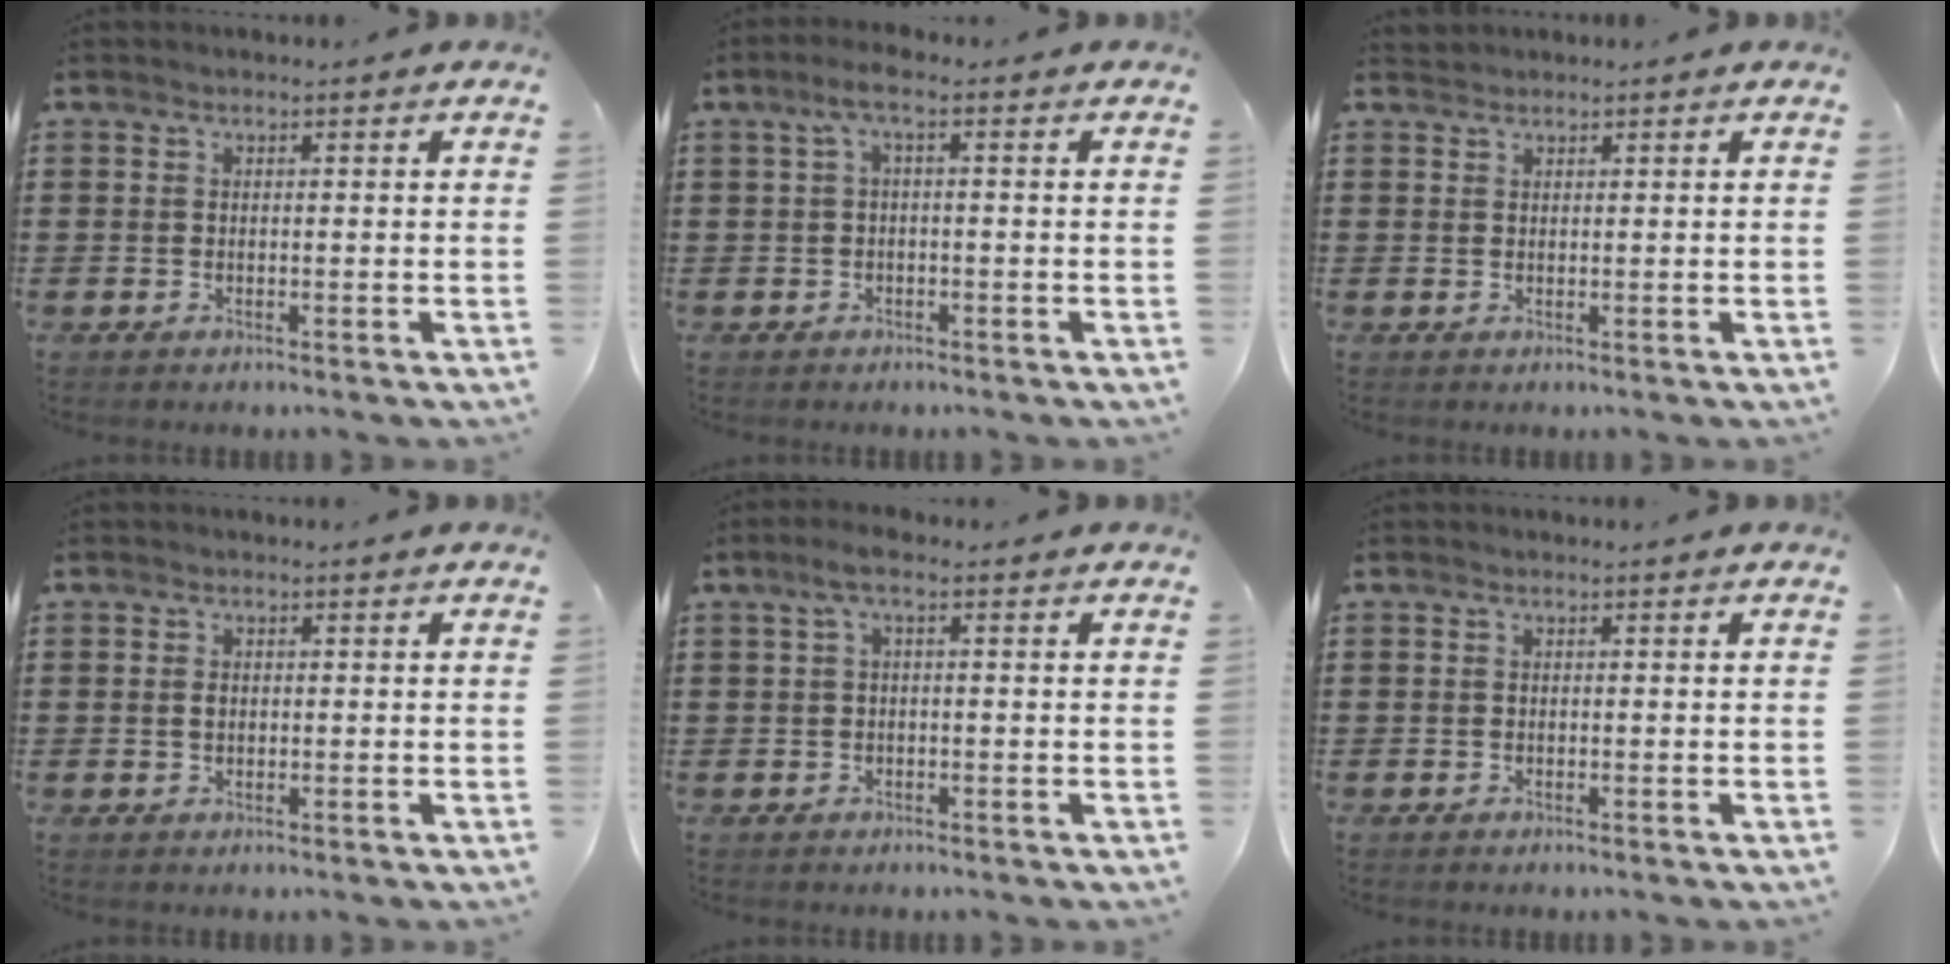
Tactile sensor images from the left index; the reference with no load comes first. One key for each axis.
{"total": 2.2, "fx": -0.5, "fy": 0.3, "fz": 2.2, "tx": -0.049, "ty": 0.002, "tz": -0.014}
{"total": 1.0, "fx": 0.9, "fy": 0.2, "fz": -0.2, "tx": 0.001, "ty": 0.001, "tz": 0.019}
{"total": 1.0, "fx": 0.1, "fy": 0.7, "fz": 0.7, "tx": -0.018, "ty": 0.003, "tz": 0.000}
{"total": 2.1, "fx": -0.2, "fy": 0.4, "fz": 2.0, "tx": -0.045, "ty": 0.001, "tz": -0.008}
{"total": 0.0}